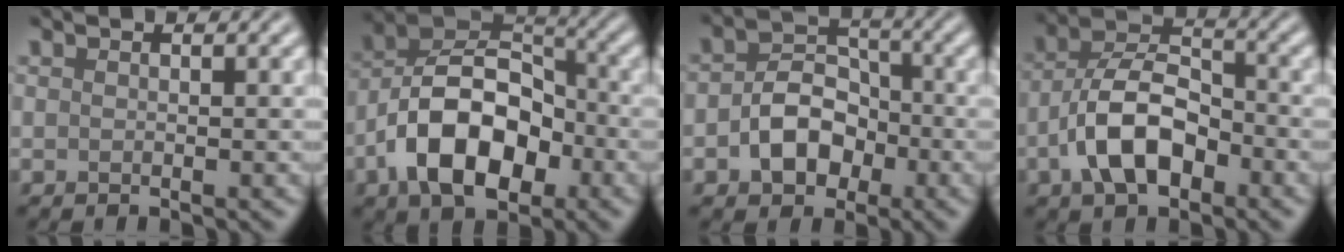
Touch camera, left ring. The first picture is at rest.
{"total": 10.3, "force": [-3.7, 6.2, 7.3], "torque": [-0.125, 0.013, -0.079]}
{"total": 4.9, "force": [-1.5, 3.7, 2.8], "torque": [-0.039, 0.005, -0.029]}
{"total": 7.0, "force": [-2.7, 3.9, 5.1], "torque": [-0.089, 0.013, -0.056]}